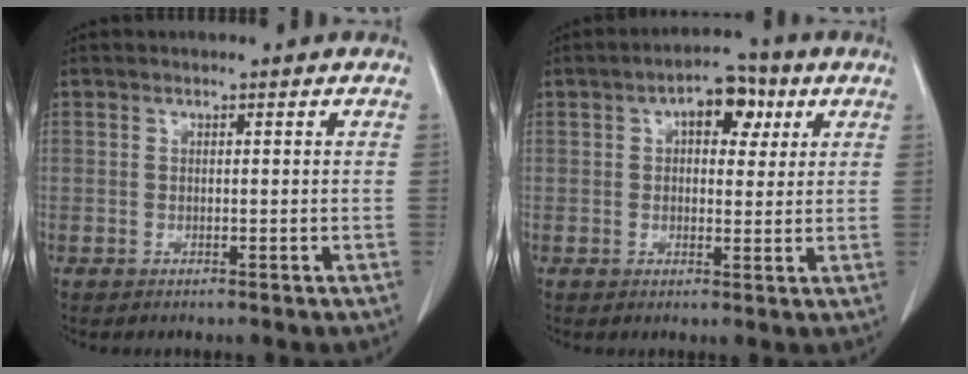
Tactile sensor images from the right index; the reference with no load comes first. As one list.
[{"total": 6.3, "force": [2.4, 3.3, 4.8], "torque": [-0.068, 0.021, 0.031]}]